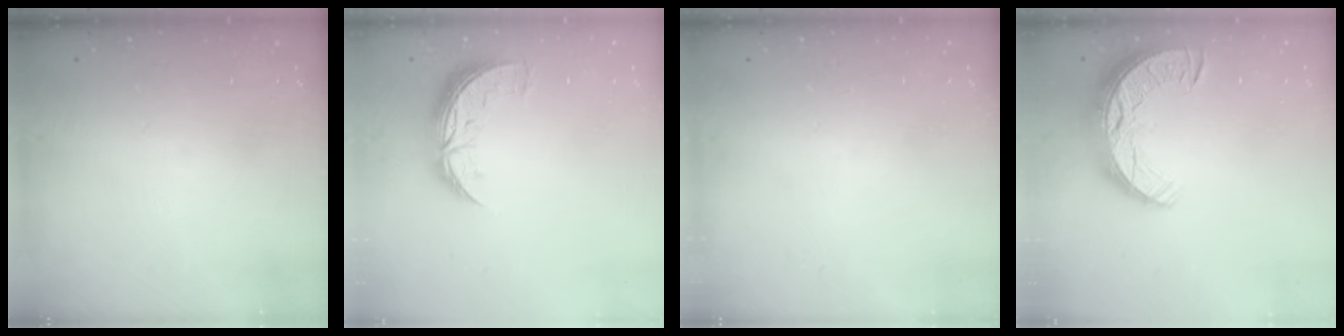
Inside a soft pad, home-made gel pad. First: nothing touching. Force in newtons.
{"total": 9.3, "press": 9.3, "slide": 0.5}
{"total": 0.0}
{"total": 15.2, "press": 15.2, "slide": 1.0}